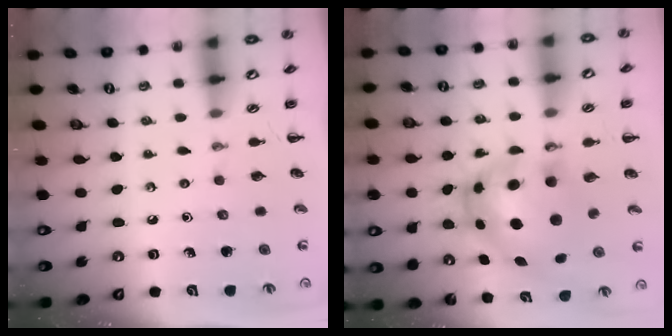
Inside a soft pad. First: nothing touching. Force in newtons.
{"total": 7.7, "press": 7.4, "slide": 2.2}